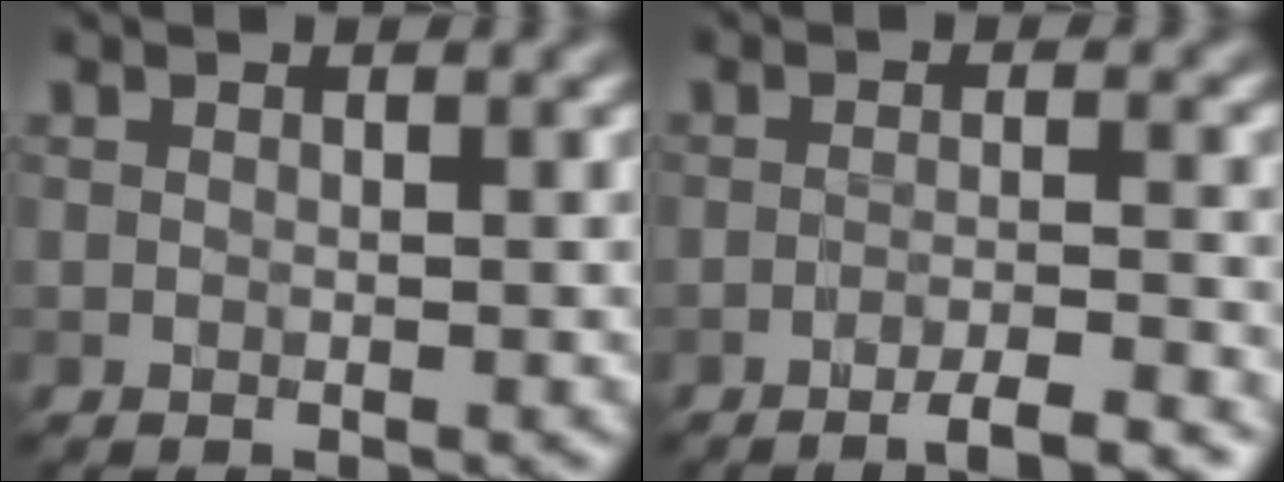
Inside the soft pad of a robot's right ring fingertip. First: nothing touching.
{"total": 3.6, "force": [-2.6, 0.3, 2.4], "torque": [-0.032, 0.008, -0.049]}